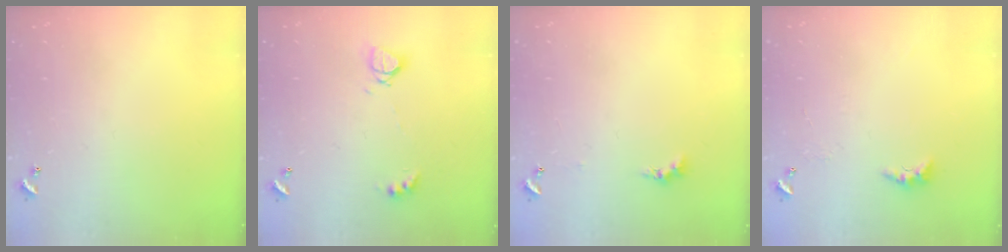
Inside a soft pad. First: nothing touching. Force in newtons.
{"total": 6.4, "press": 6.4, "slide": 0.6}
{"total": 0.6, "press": 0.4, "slide": 0.5}
{"total": 3.0, "press": 2.9, "slide": 0.7}